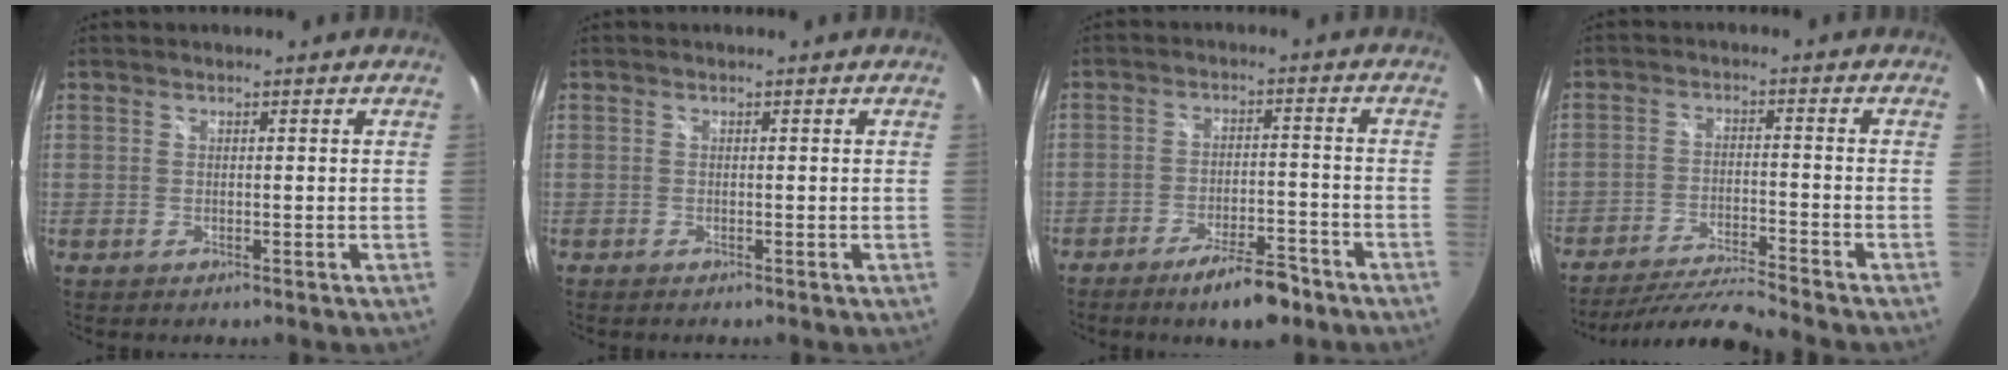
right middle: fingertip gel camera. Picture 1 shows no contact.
{"total": 0.0}
{"total": 8.1, "force": [-6.0, 2.3, 4.9], "torque": [-0.091, 0.001, -0.089]}
{"total": 9.1, "force": [-8.6, -1.2, 2.8], "torque": [-0.076, -0.004, -0.155]}